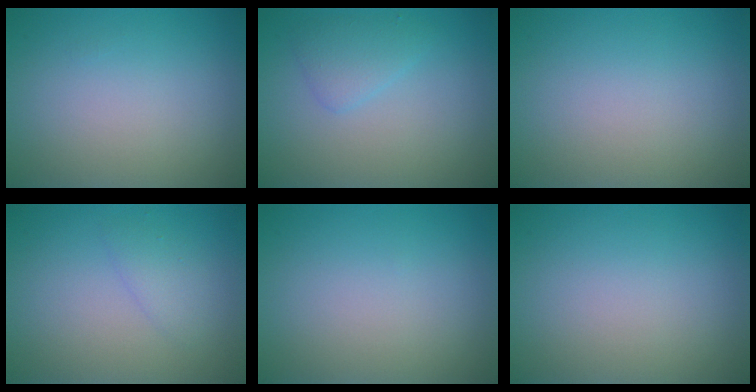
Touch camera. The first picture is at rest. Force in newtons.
{"total": 1.9, "press": 1.9, "slide": 0.0}
{"total": 0.0}
{"total": 1.4, "press": 1.4, "slide": 0.2}
{"total": 0.0}
{"total": 0.0}